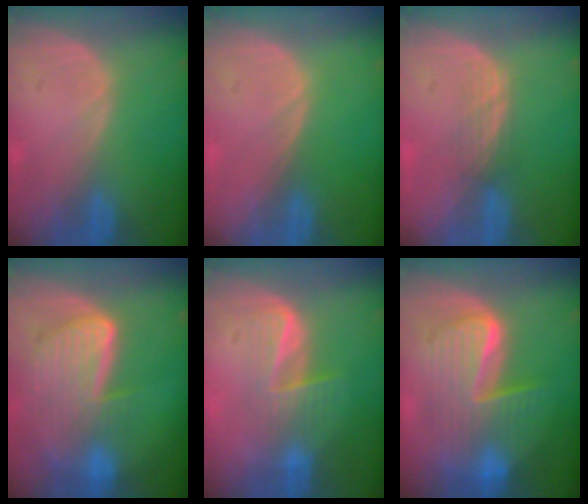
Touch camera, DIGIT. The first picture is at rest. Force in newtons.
{"total": 0.0}
{"total": 2.4, "press": 2.3, "slide": 0.8}
{"total": 9.1, "press": 8.0, "slide": 4.5}
{"total": 5.8, "press": 5.5, "slide": 2.0}
{"total": 10.4, "press": 10.4, "slide": 1.0}